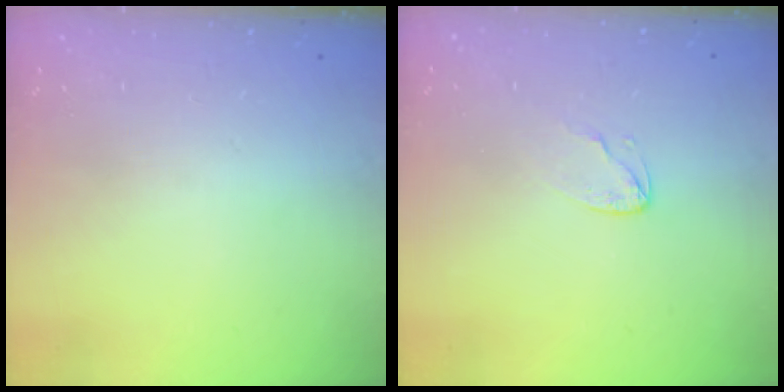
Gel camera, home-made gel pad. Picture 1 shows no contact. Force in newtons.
{"total": 3.8, "press": 3.8, "slide": 0.4}